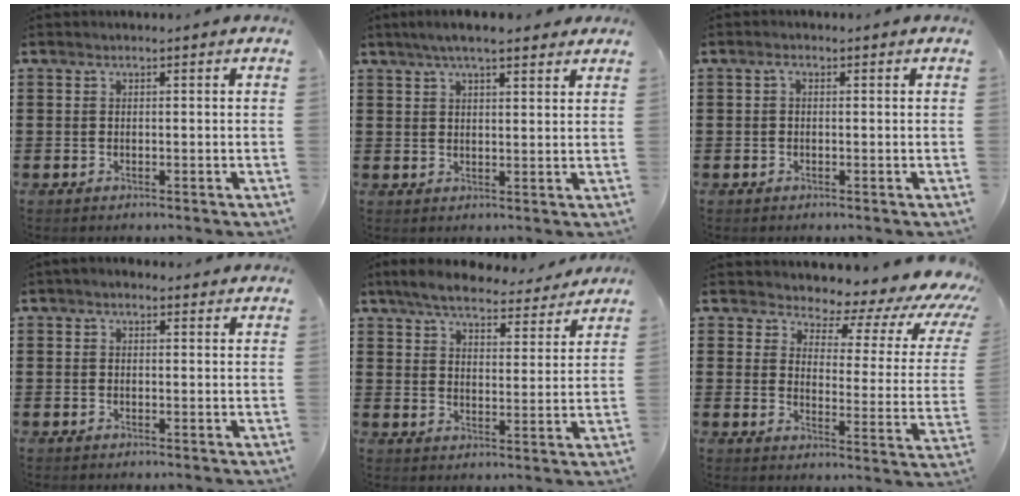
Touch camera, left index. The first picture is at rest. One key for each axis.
{"total": 5.3, "fx": 4.2, "fy": 1.0, "fz": 3.2, "tx": -0.070, "ty": 0.002, "tz": 0.074}
{"total": 0.8, "fx": -0.2, "fy": 0.4, "fz": 0.6, "tx": -0.014, "ty": 0.002, "tz": -0.005}
{"total": 1.2, "fx": 0.9, "fy": 0.6, "fz": 0.5, "tx": -0.012, "ty": 0.006, "tz": 0.016}
{"total": 6.2, "fx": 5.8, "fy": 1.0, "fz": 1.9, "tx": -0.063, "ty": -0.026, "tz": 0.102}
{"total": 5.2, "fx": 3.9, "fy": 2.1, "fz": 2.6, "tx": -0.052, "ty": -0.035, "tz": 0.057}